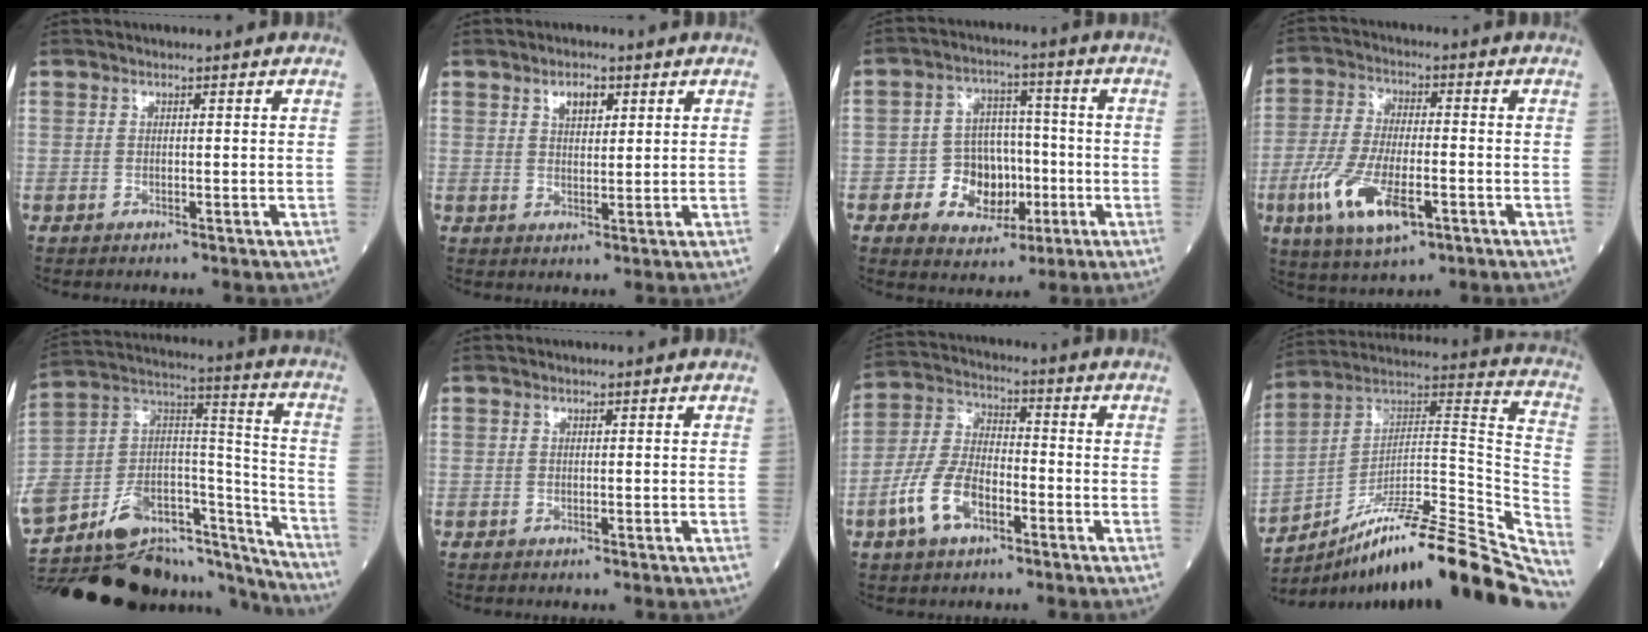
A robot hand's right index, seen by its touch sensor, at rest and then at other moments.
{"total": 3.2, "force": [1.7, 1.5, 2.3], "torque": [-0.039, 0.002, 0.030]}
{"total": 8.7, "force": [-2.4, 6.8, 4.9], "torque": [-0.076, 0.023, -0.032]}
{"total": 12.1, "force": [-4.7, 3.9, 10.4], "torque": [-0.215, -0.016, -0.083]}
{"total": 38.2, "force": [-29.0, 14.5, 20.2], "torque": [-0.424, -0.006, -0.437]}
{"total": 0.0}
{"total": 9.6, "force": [-4.3, 4.6, 7.3], "torque": [-0.167, 0.011, -0.084]}
{"total": 29.3, "force": [-24.0, 1.6, 16.8], "torque": [-0.177, 0.007, -0.366]}